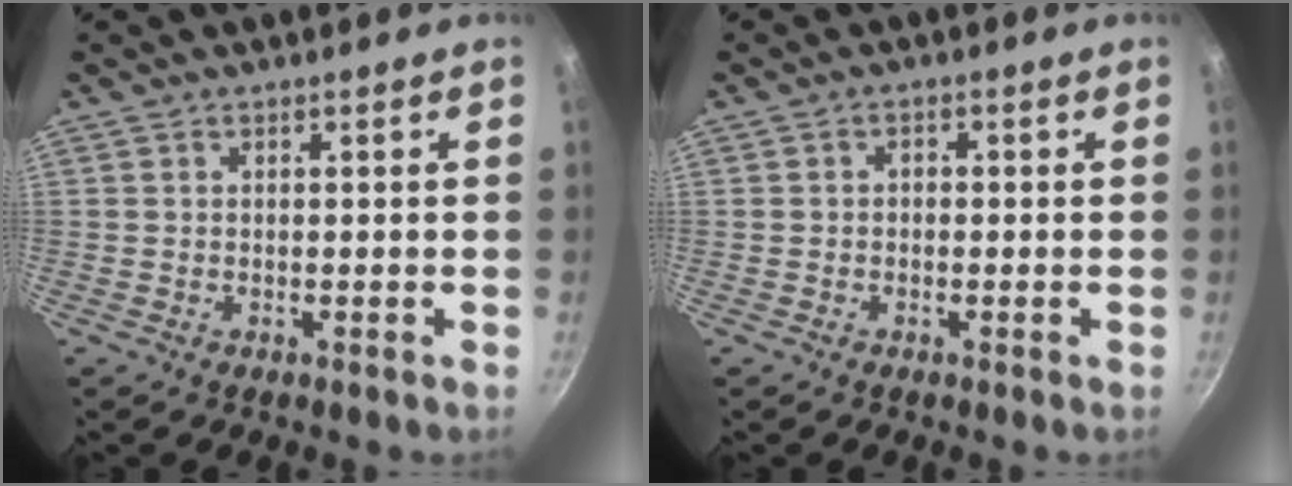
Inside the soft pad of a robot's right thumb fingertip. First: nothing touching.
{"total": 1.1, "force": [-0.3, 1.0, 0.5], "torque": [-0.011, 0.006, -0.006]}